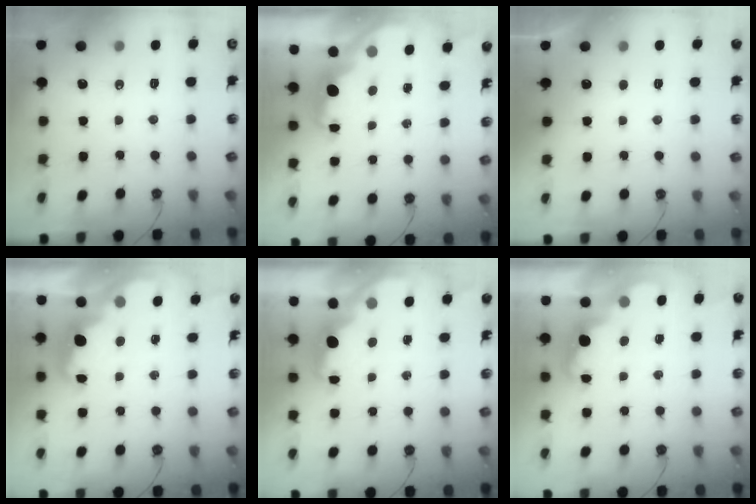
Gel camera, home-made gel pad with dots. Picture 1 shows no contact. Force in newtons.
{"total": 2.8, "press": 2.6, "slide": 0.9}
{"total": 0.7, "press": 0.2, "slide": 0.7}
{"total": 2.8, "press": 2.7, "slide": 0.6}
{"total": 2.3, "press": 2.2, "slide": 0.7}
{"total": 2.3, "press": 2.3, "slide": 0.5}